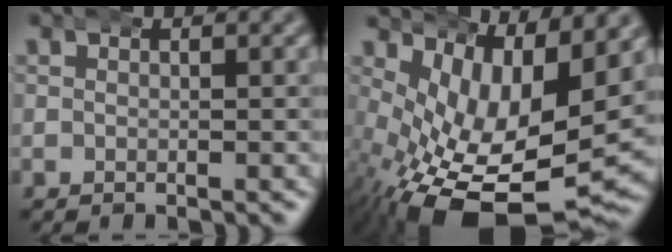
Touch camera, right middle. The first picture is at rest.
{"total": 13.2, "force": [-3.6, 7.2, 10.5], "torque": [-0.202, -0.062, -0.024]}